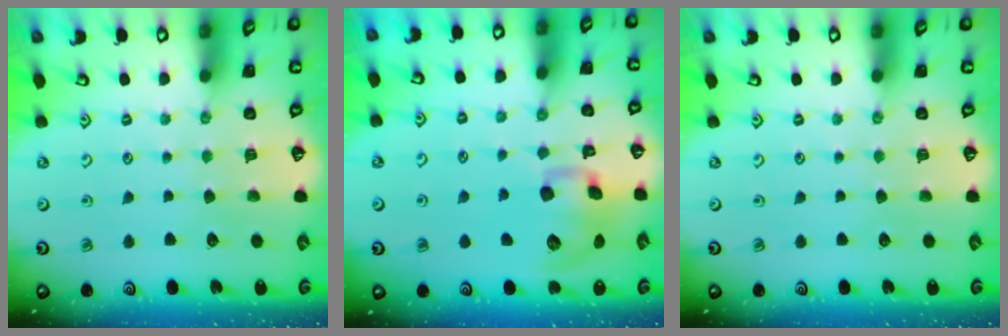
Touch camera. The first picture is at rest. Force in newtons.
{"total": 12.6, "press": 12.5, "slide": 1.0}
{"total": 0.0}